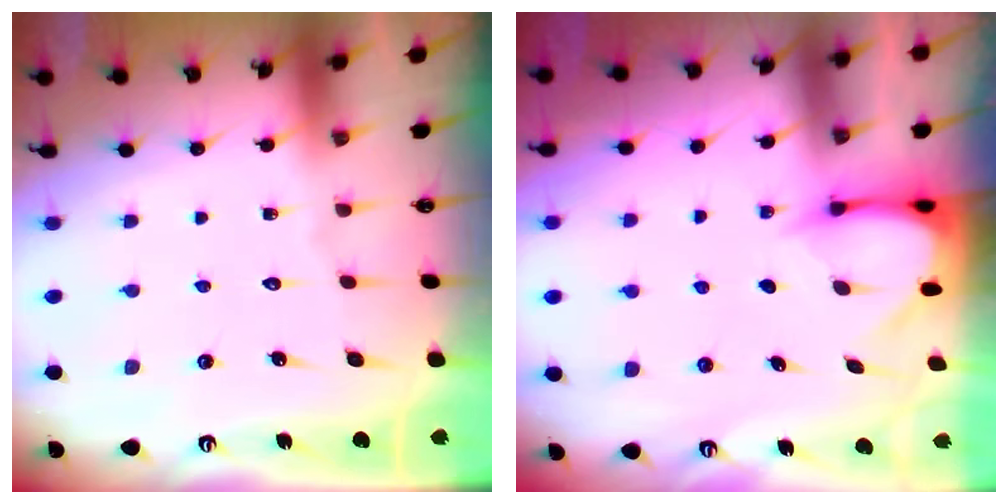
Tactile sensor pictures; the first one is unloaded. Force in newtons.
{"total": 3.7, "press": 3.7, "slide": 0.3}